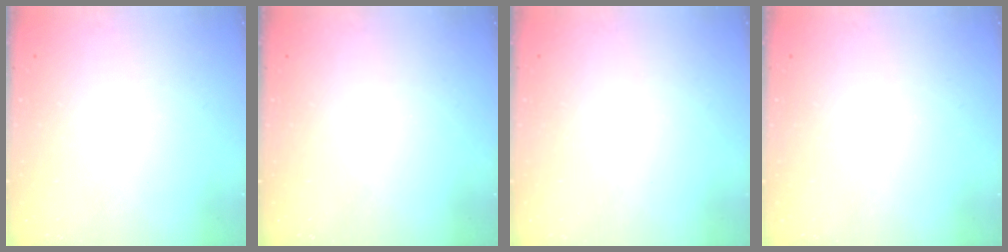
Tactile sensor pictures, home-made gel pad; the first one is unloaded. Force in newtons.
{"total": 0.0}
{"total": 1.6, "press": 1.6, "slide": 0.1}
{"total": 0.0}